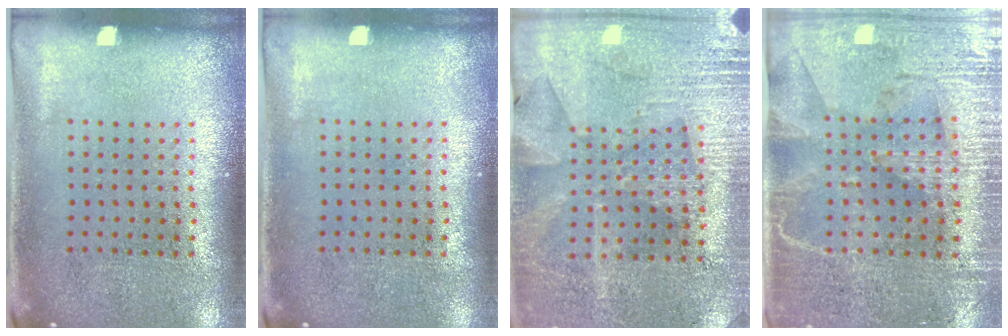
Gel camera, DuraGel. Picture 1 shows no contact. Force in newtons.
{"total": 0.0}
{"total": 2.8, "press": 2.7, "slide": 0.6}
{"total": 3.2, "press": 3.0, "slide": 1.3}